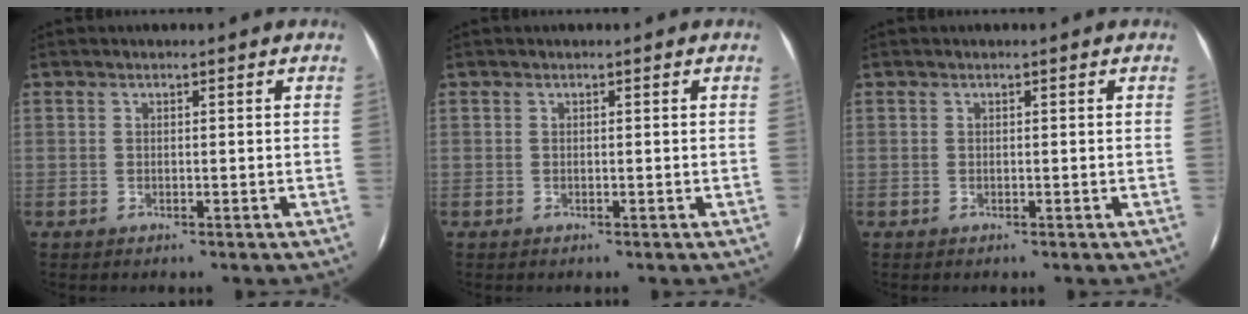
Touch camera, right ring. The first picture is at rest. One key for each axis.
{"total": 0.0}
{"total": 0.0}